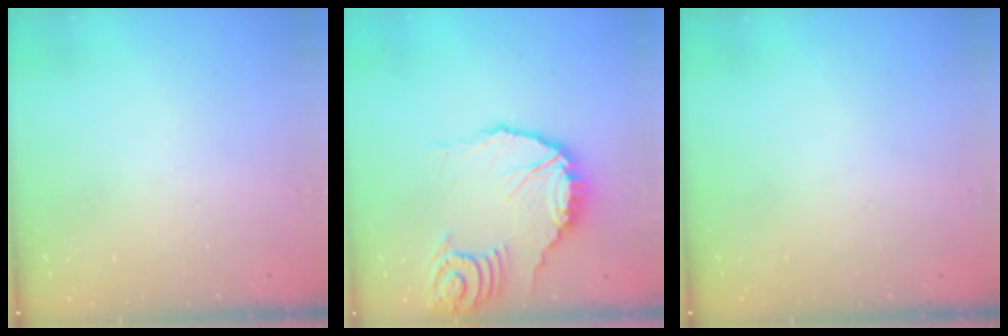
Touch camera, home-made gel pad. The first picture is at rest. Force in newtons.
{"total": 13.3, "press": 13.3, "slide": 1.6}
{"total": 0.0}